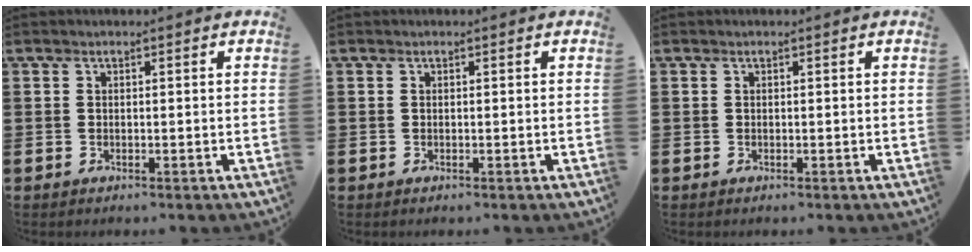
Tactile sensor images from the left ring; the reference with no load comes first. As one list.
[{"total": 0.0}, {"total": 0.0}]